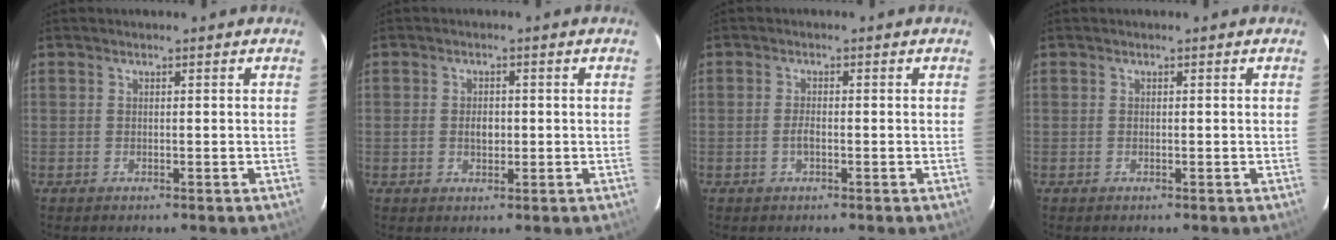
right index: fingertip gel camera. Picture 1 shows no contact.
{"total": 2.4, "force": [-0.2, 1.7, 1.8], "torque": [-0.029, 0.002, -0.002]}
{"total": 1.6, "force": [-0.5, 0.6, 1.4], "torque": [-0.030, 0.001, -0.011]}
{"total": 0.0}